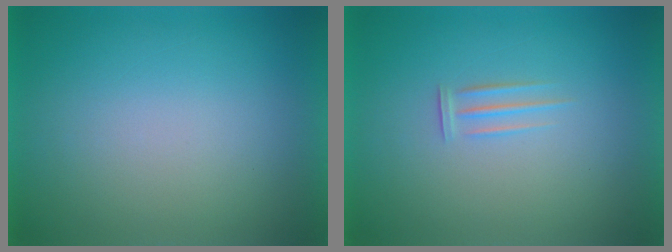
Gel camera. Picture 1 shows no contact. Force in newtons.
{"total": 1.9}